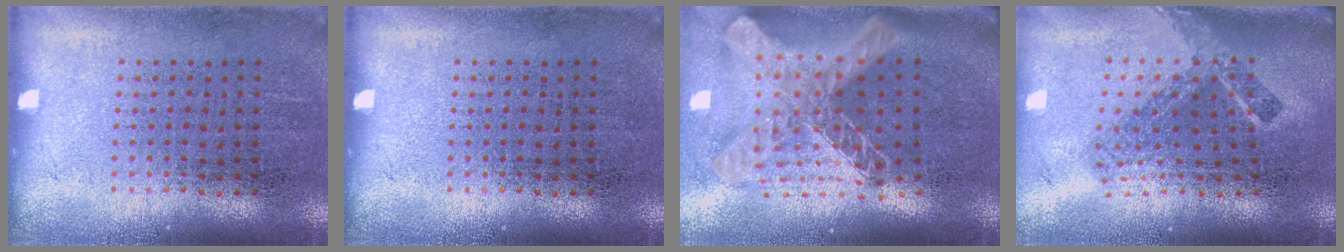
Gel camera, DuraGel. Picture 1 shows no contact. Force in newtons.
{"total": 0.0}
{"total": 2.9, "press": 2.0, "slide": 2.1}
{"total": 2.2, "press": 1.5, "slide": 1.7}